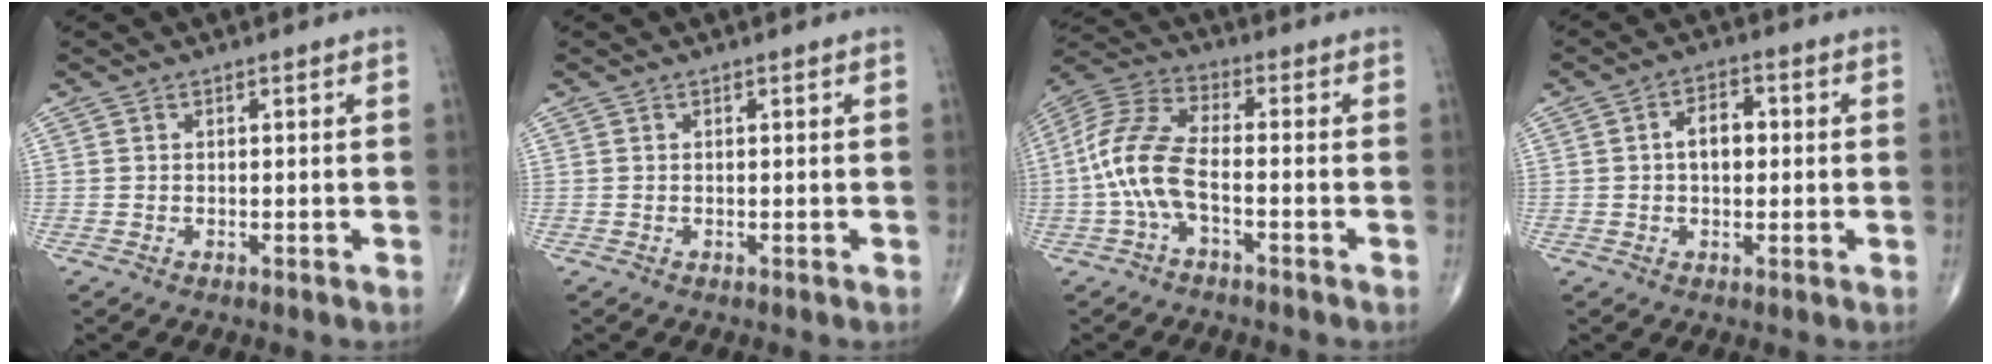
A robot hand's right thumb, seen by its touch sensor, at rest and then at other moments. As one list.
[{"total": 0.0}, {"total": 11.0, "force": [-2.7, 4.6, 9.6], "torque": [-0.222, 0.035, -0.061]}, {"total": 5.4, "force": [0.3, 3.4, 4.2], "torque": [-0.056, 0.014, -0.002]}]